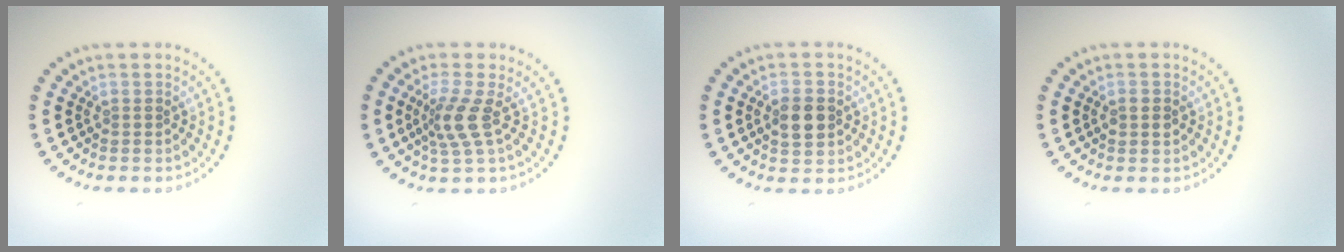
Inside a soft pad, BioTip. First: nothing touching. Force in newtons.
{"total": 2.9, "press": 2.0, "slide": 2.0}
{"total": 3.2, "press": 3.2, "slide": 0.1}
{"total": 1.7, "press": 1.6, "slide": 0.2}